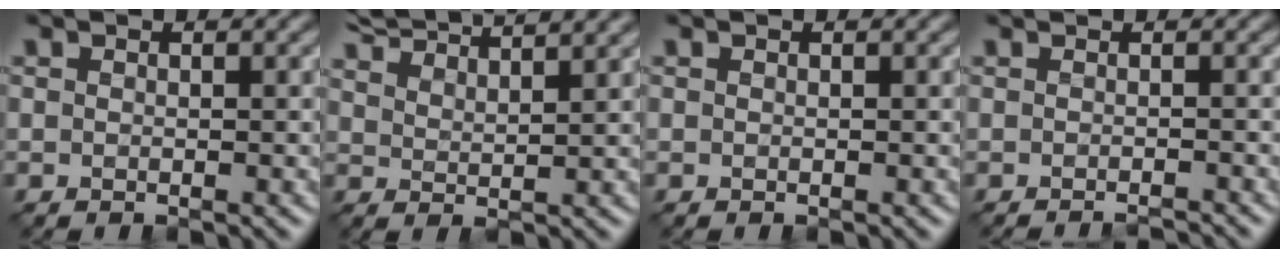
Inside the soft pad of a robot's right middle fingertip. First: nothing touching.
{"total": 7.2, "force": [6.6, 1.0, 2.9], "torque": [-0.045, 0.017, 0.087]}
{"total": 0.0}
{"total": 1.9, "force": [-1.3, 0.5, 1.3], "torque": [0.003, -0.004, -0.022]}